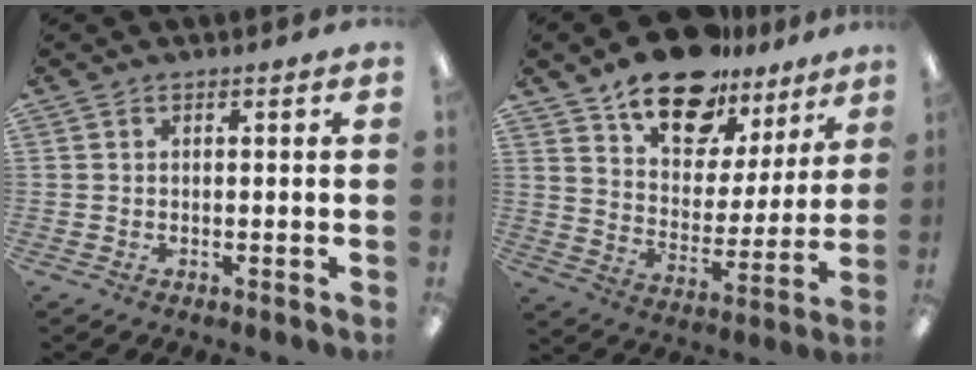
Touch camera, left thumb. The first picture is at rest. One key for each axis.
{"total": 17.2, "fx": 13.0, "fy": 8.8, "fz": 7.1, "tx": -0.110, "ty": -0.084, "tz": 0.230}